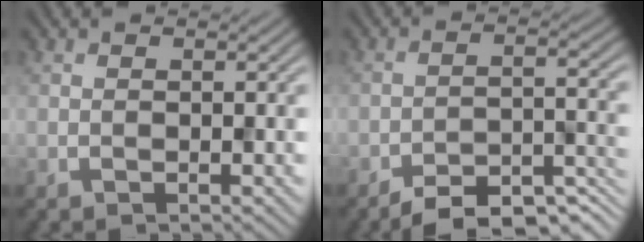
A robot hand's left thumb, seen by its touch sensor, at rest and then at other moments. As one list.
[{"total": 7.7, "force": [-6.4, 1.9, 3.8], "torque": [-0.055, 0.005, -0.104]}]